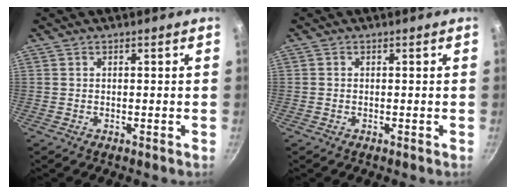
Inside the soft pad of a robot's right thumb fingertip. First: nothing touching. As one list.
[{"total": 0.0}]